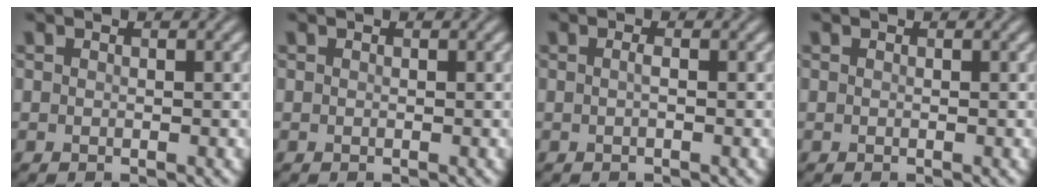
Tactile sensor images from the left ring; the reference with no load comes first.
{"total": 0.0}
{"total": 0.6, "force": [0.0, 0.1, 0.6], "torque": [-0.014, 0.000, -0.001]}
{"total": 0.0}